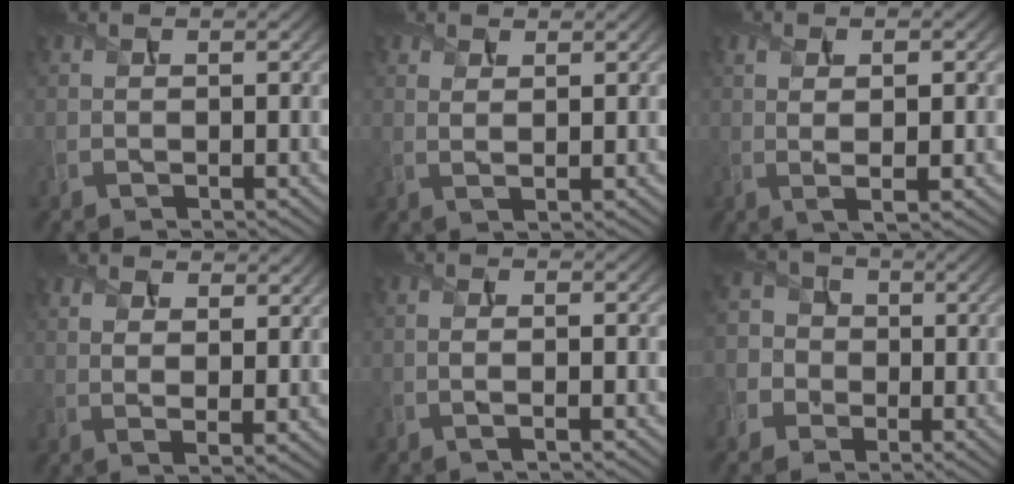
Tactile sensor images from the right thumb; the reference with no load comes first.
{"total": 1.4, "force": [0.8, 0.3, 1.1], "torque": [-0.027, -0.002, 0.015]}
{"total": 3.7, "force": [0.3, 0.8, 3.6], "torque": [-0.069, -0.001, 0.008]}
{"total": 4.9, "force": [2.6, 2.3, 3.4], "torque": [-0.067, -0.008, 0.049]}
{"total": 2.2, "force": [-0.5, 0.6, 2.1], "torque": [-0.034, -0.003, -0.018]}
{"total": 5.4, "force": [-1.2, 5.0, 1.5], "torque": [-0.045, -0.002, -0.043]}